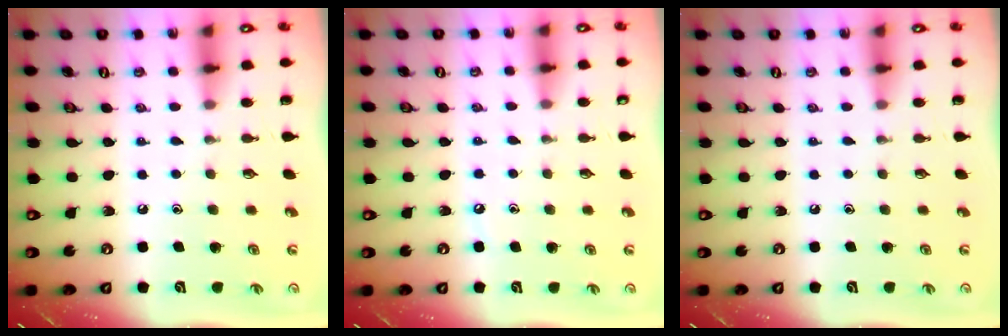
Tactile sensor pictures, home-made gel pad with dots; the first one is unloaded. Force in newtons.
{"total": 2.7, "press": 2.7, "slide": 0.3}
{"total": 0.0}